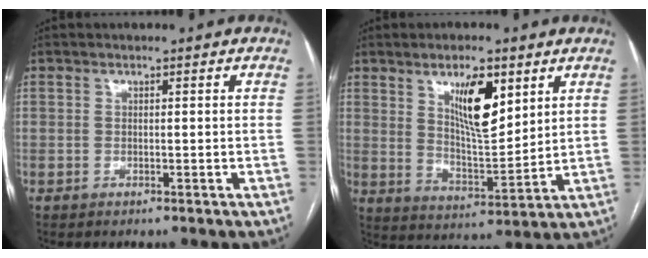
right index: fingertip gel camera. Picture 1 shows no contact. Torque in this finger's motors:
{"motor_torque": [1.09, 0.95, 0.42, 0.10]}